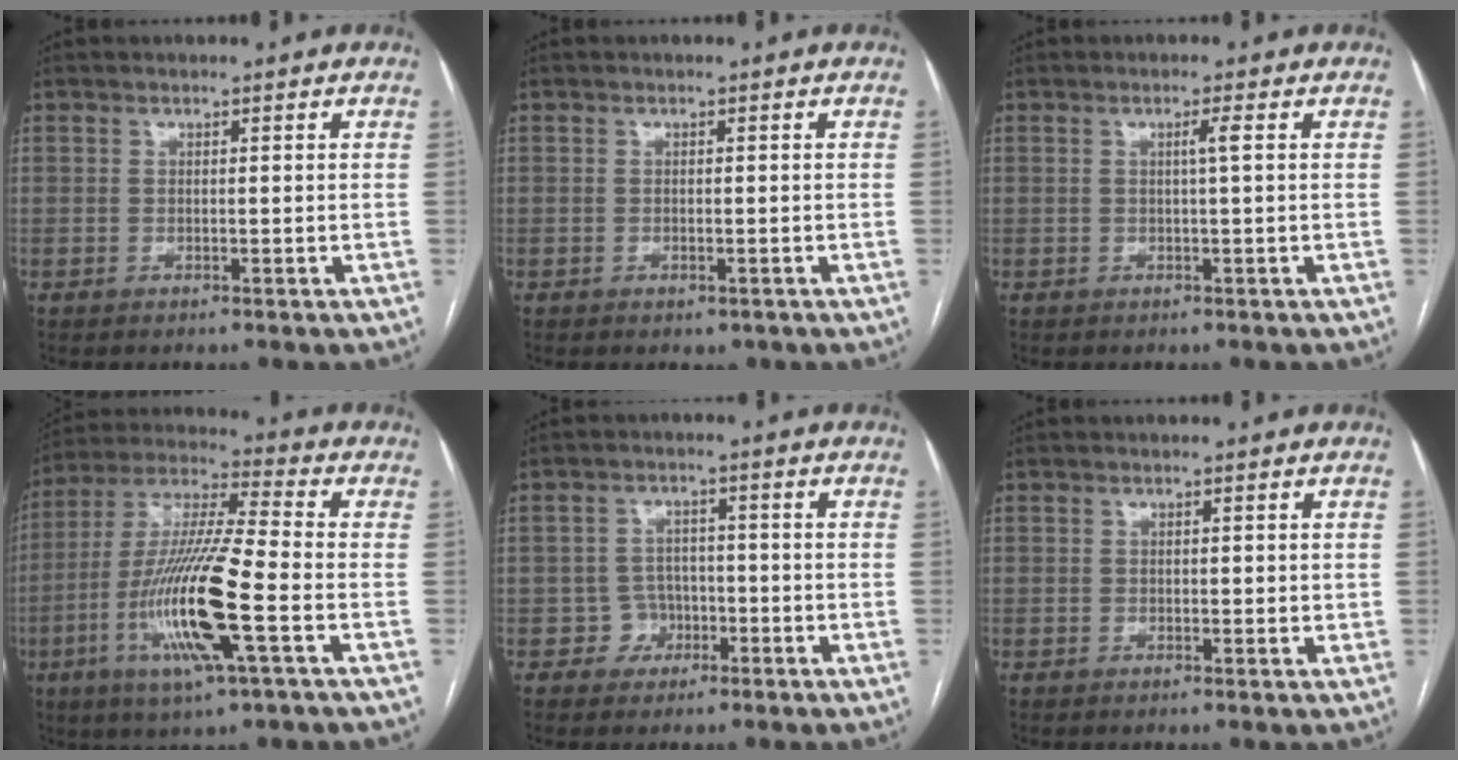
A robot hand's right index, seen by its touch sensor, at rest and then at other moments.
{"total": 1.1, "force": [-0.6, 0.7, 0.6], "torque": [-0.008, 0.000, -0.001]}
{"total": 1.4, "force": [0.2, -0.4, 1.3], "torque": [-0.020, 0.004, 0.004]}
{"total": 17.1, "force": [-5.1, 1.0, 16.3], "torque": [-0.333, -0.012, -0.095]}
{"total": 3.7, "force": [-1.4, 3.4, 0.1], "torque": [0.012, 0.015, -0.022]}
{"total": 1.3, "force": [0.3, 0.7, 1.0], "torque": [-0.012, -0.001, 0.004]}